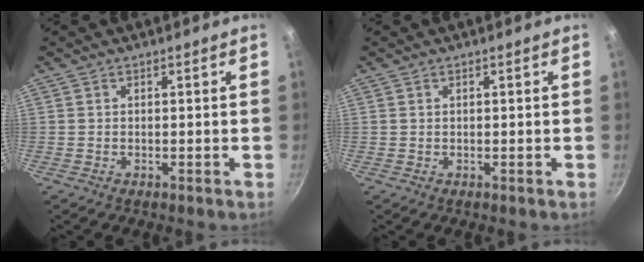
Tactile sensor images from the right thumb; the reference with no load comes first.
{"total": 0.0}